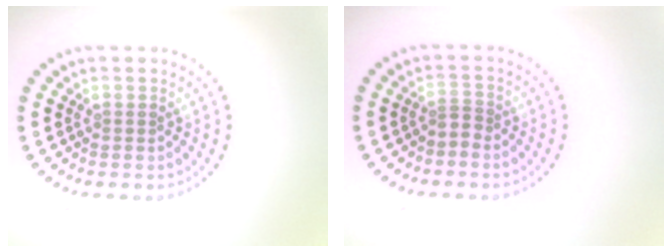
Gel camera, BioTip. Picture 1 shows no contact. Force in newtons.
{"total": 1.0, "press": 0.6, "slide": 0.8}